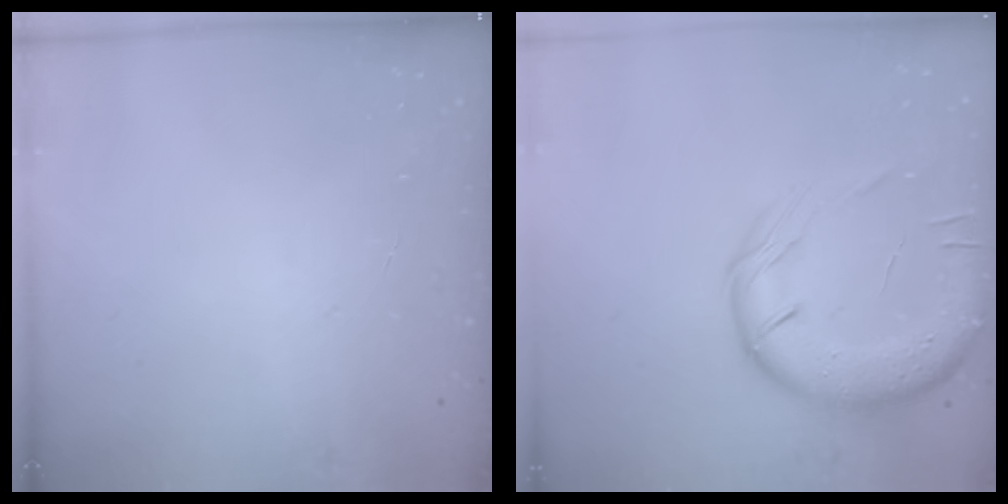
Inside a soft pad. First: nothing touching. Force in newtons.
{"total": 17.3, "press": 16.9, "slide": 3.5}